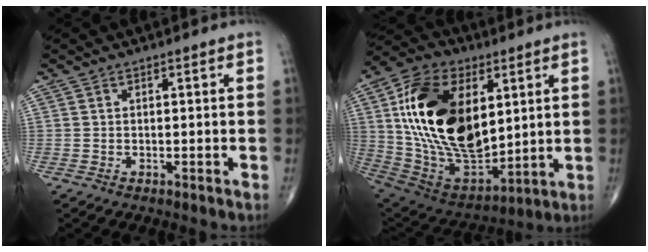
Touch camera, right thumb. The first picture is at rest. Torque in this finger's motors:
{"motor_torque": [2.31, 2.70, 2.22, 0.54, 0.54]}